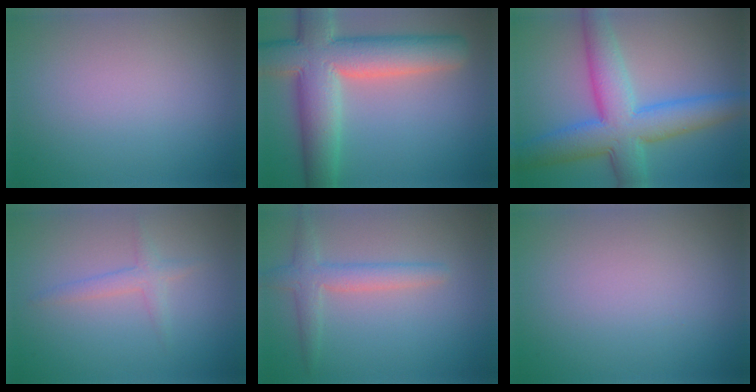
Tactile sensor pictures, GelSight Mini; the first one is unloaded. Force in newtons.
{"total": 11.0, "press": 11.0, "slide": 0.8}
{"total": 8.6, "press": 8.6, "slide": 0.1}
{"total": 1.7, "press": 1.7, "slide": 0.1}
{"total": 2.8, "press": 2.8, "slide": 0.1}
{"total": 0.0}